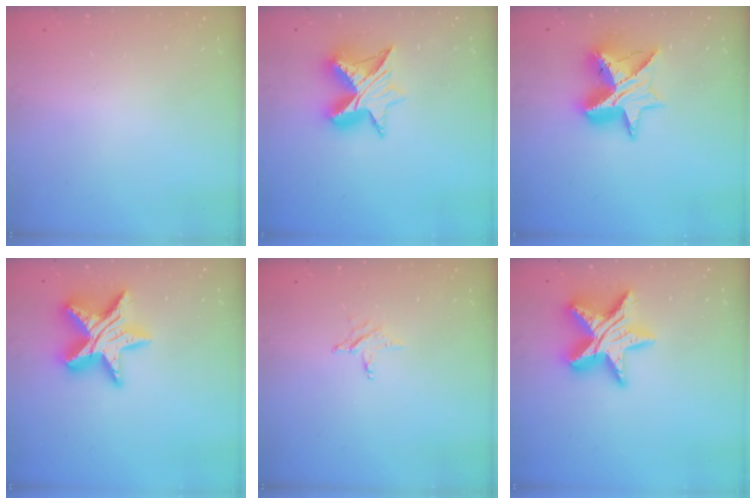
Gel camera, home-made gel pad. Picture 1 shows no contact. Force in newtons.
{"total": 11.0, "press": 10.9, "slide": 0.7}
{"total": 12.9, "press": 12.9, "slide": 0.8}
{"total": 17.4, "press": 17.3, "slide": 1.4}
{"total": 3.0, "press": 3.0, "slide": 0.3}
{"total": 17.4, "press": 17.3, "slide": 1.4}